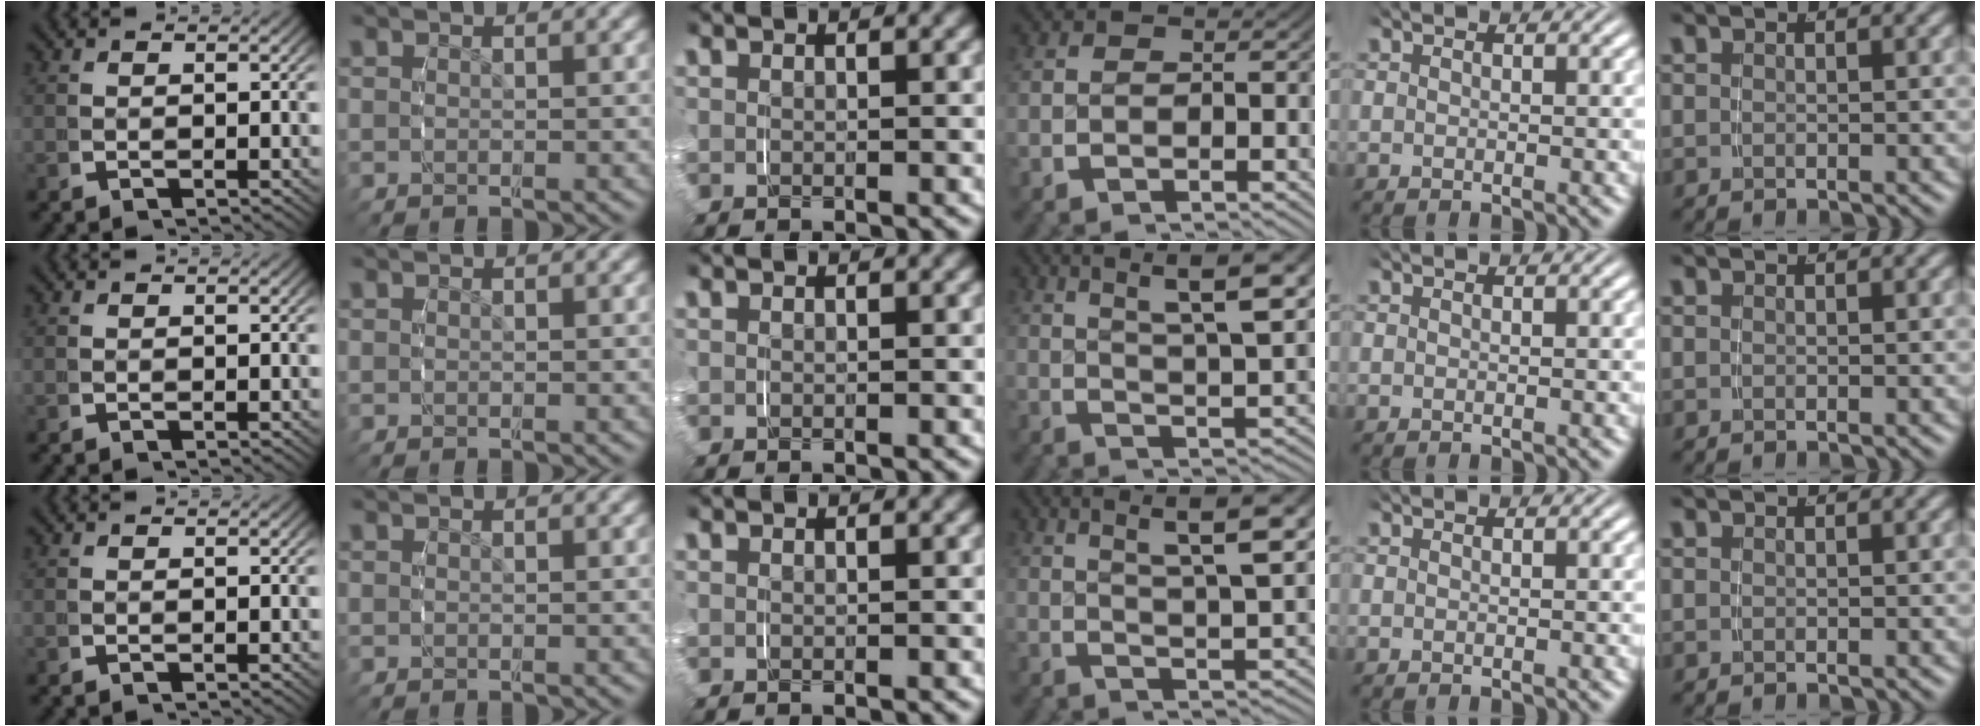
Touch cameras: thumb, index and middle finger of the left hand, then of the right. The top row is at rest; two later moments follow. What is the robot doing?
{"motion": "grasp_and_lifting", "object": "measuring cup"}